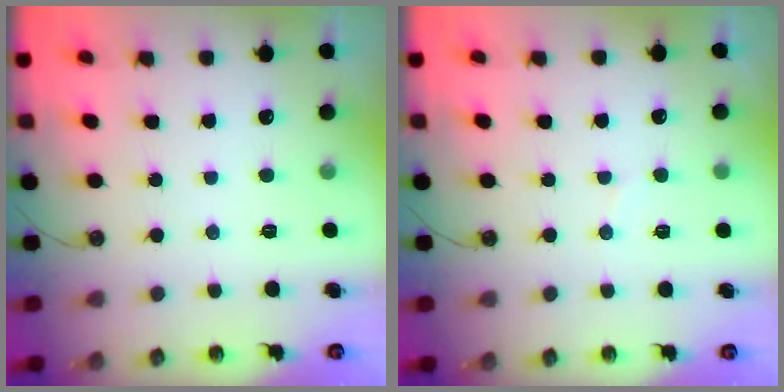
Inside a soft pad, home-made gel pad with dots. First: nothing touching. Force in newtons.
{"total": 3.7, "press": 3.6, "slide": 0.3}